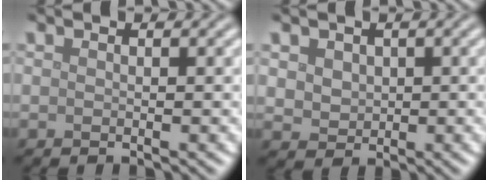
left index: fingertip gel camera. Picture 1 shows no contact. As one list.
[{"total": 2.8, "force": [1.0, 2.2, 1.3], "torque": [-0.034, 0.003, 0.024]}]